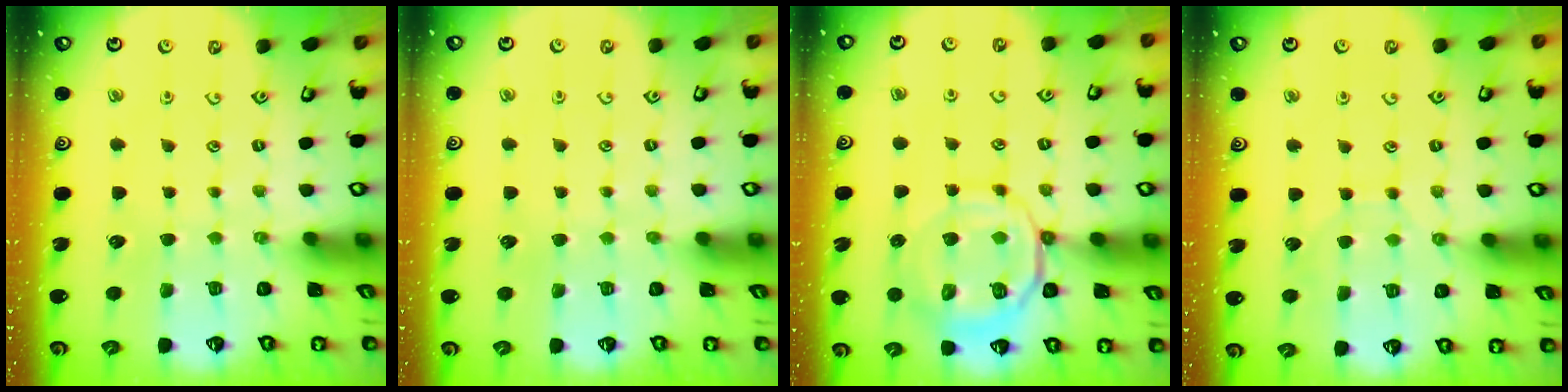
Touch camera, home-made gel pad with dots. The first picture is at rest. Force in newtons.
{"total": 0.8, "press": 0.8, "slide": 0.1}
{"total": 11.2, "press": 11.1, "slide": 1.5}
{"total": 2.8, "press": 2.8, "slide": 0.3}